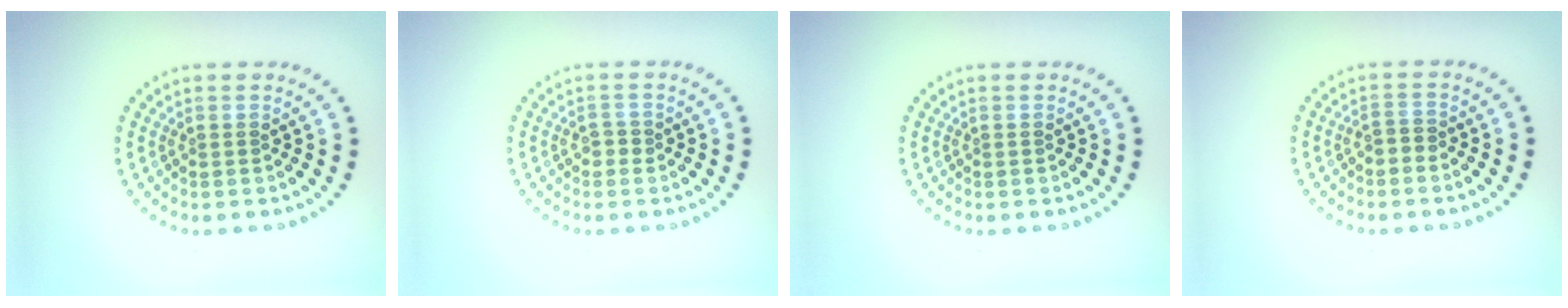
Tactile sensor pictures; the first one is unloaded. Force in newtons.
{"total": 1.0, "press": 0.9, "slide": 0.4}
{"total": 0.0}
{"total": 1.1, "press": 1.0, "slide": 0.5}